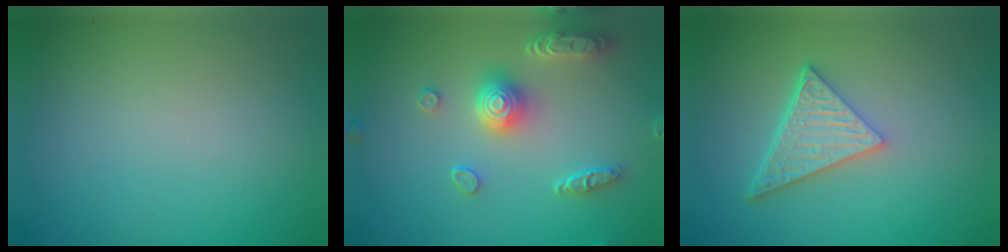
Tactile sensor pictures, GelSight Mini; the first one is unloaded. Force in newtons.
{"total": 5.0, "press": 4.1, "slide": 2.8}
{"total": 5.0, "press": 3.7, "slide": 3.5}